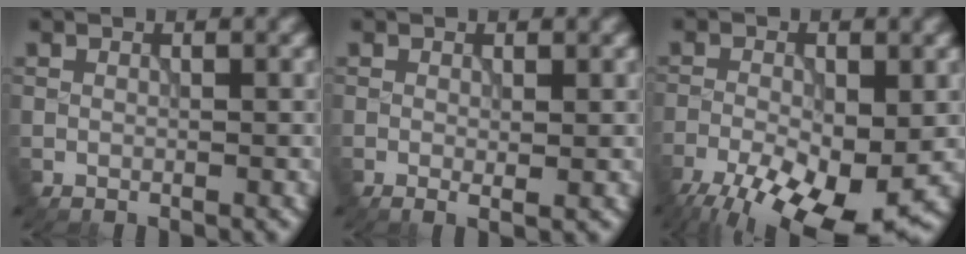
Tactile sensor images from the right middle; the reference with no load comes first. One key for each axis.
{"total": 0.9, "fx": 0.0, "fy": 0.1, "fz": 0.9, "tx": -0.013, "ty": -0.005, "tz": -0.003}
{"total": 11.6, "fx": -6.6, "fy": 4.1, "fz": 8.6, "tx": -0.156, "ty": -0.028, "tz": -0.105}